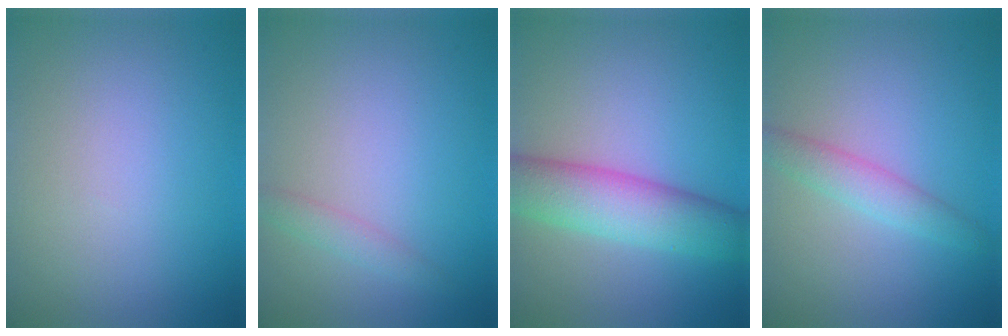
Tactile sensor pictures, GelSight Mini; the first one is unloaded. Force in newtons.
{"total": 1.3, "press": 1.3, "slide": 0.0}
{"total": 6.3, "press": 6.3, "slide": 0.2}
{"total": 2.3, "press": 2.3, "slide": 0.1}